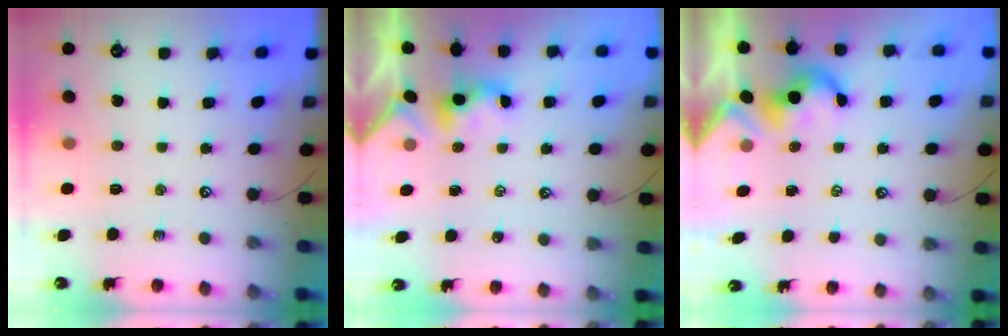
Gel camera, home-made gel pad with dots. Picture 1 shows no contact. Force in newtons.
{"total": 0.5, "press": 0.4, "slide": 0.3}
{"total": 2.0, "press": 2.0, "slide": 0.3}